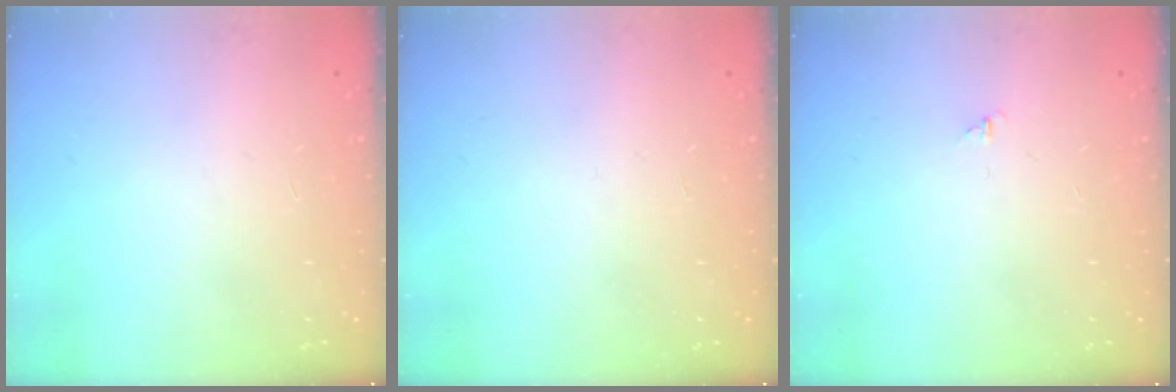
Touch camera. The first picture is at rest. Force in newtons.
{"total": 0.0}
{"total": 0.7, "press": 0.7, "slide": 0.1}